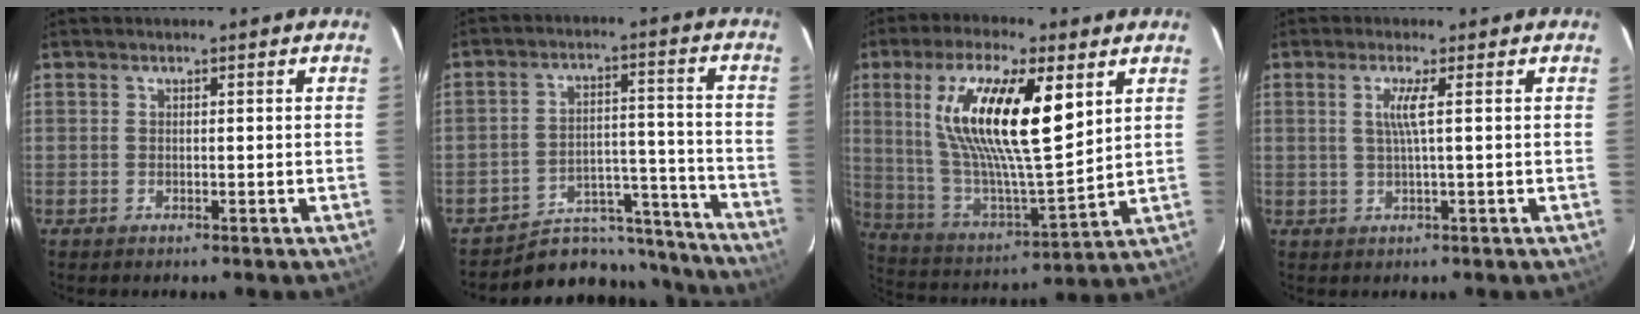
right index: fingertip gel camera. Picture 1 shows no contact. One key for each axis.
{"total": 15.8, "fx": -14.2, "fy": 6.6, "fz": 2.0, "tx": -0.031, "ty": 0.065, "tz": -0.187}
{"total": 21.9, "fx": 8.1, "fy": 6.0, "fz": 19.4, "tx": -0.358, "ty": 0.002, "tz": 0.152}
{"total": 3.1, "fx": 0.6, "fy": -0.7, "fz": 2.9, "tx": -0.055, "ty": -0.002, "tz": 0.013}